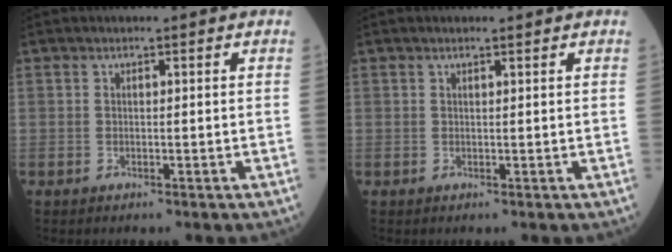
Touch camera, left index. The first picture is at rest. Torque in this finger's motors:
{"motor_torque": [-0.01, 0.06, 0.03, 0.01]}